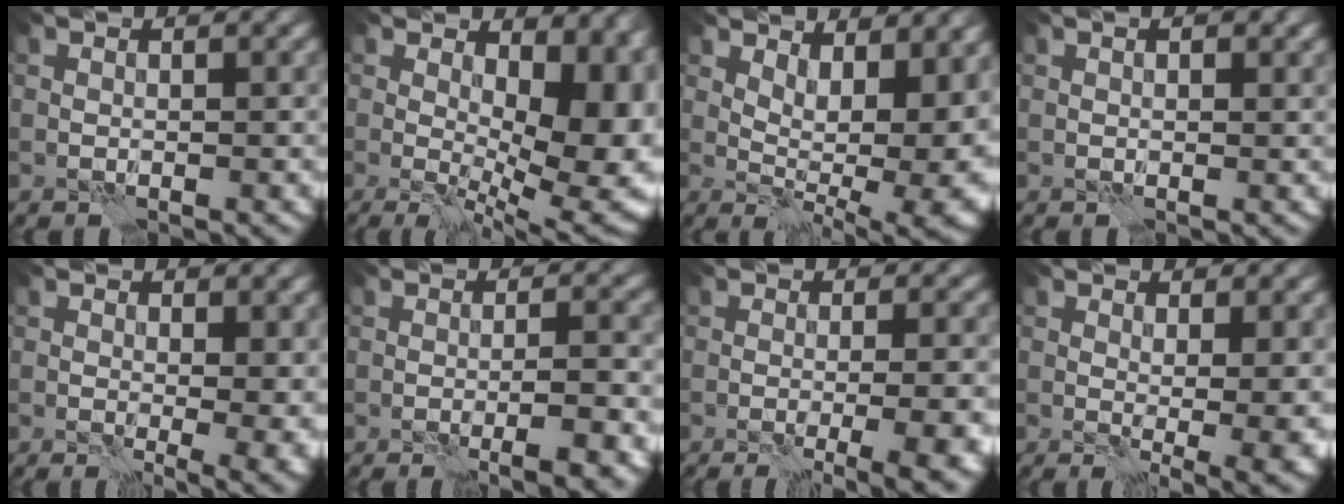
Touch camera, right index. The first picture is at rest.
{"total": 12.3, "force": [1.7, 6.1, 10.5], "torque": [-0.102, -0.003, 0.033]}
{"total": 10.7, "force": [2.4, 5.2, 9.0], "torque": [-0.095, -0.002, 0.047]}
{"total": 2.1, "force": [0.8, 1.0, 1.7], "torque": [-0.011, 0.002, 0.010]}
{"total": 5.5, "force": [0.9, 2.4, 4.8], "torque": [-0.036, -0.010, 0.022]}
{"total": 4.4, "force": [-1.3, 1.0, 4.0], "torque": [-0.045, -0.001, -0.016]}
{"total": 7.7, "force": [-1.8, 2.4, 7.0], "torque": [-0.054, 0.000, -0.013]}
{"total": 6.1, "force": [0.6, 2.2, 5.7], "torque": [-0.059, -0.015, 0.019]}